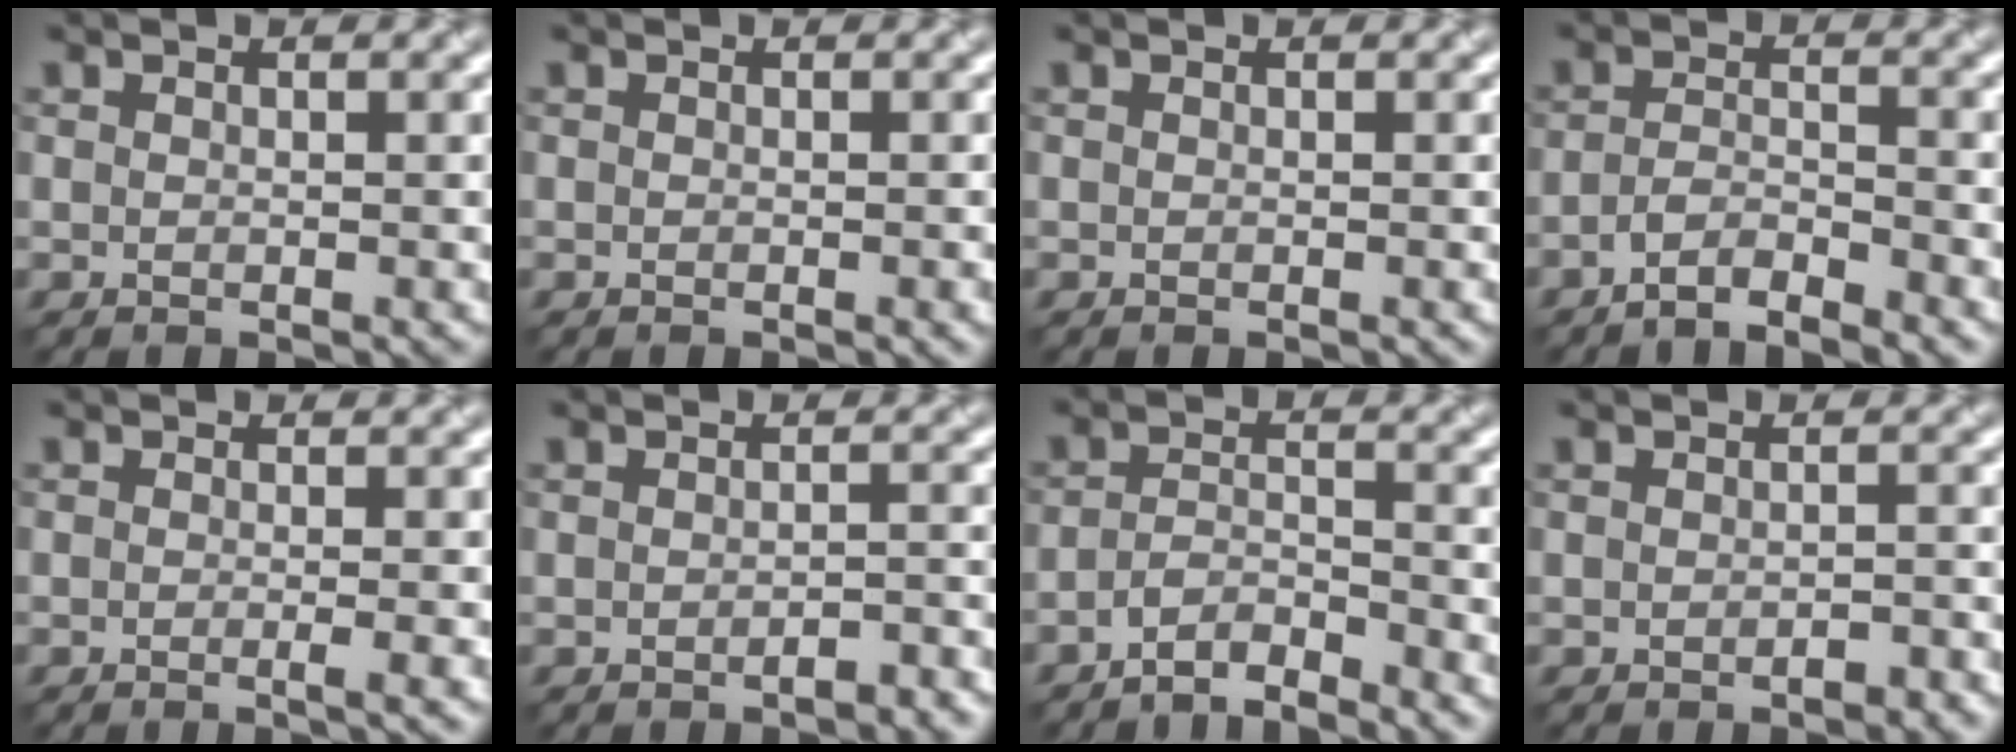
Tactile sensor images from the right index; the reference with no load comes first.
{"total": 0.8, "force": [-0.3, 0.1, 0.7], "torque": [-0.007, -0.001, -0.004]}
{"total": 0.0}
{"total": 2.8, "force": [-2.2, 0.5, 1.6], "torque": [-0.030, 0.004, -0.049]}
{"total": 1.8, "force": [-0.4, 0.5, 1.7], "torque": [-0.020, -0.005, -0.009]}
{"total": 1.8, "force": [-1.2, 0.5, 1.2], "torque": [-0.015, 0.003, -0.016]}
{"total": 2.8, "force": [-2.5, 0.5, 1.3], "torque": [-0.023, 0.004, -0.053]}
{"total": 1.4, "force": [-0.9, 0.5, 1.0], "torque": [-0.014, 0.001, -0.013]}